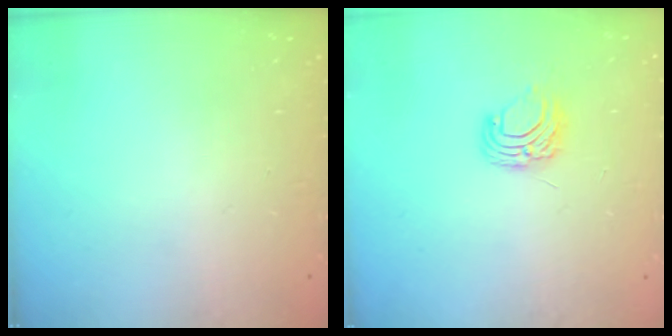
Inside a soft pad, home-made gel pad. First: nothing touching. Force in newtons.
{"total": 6.6, "press": 6.6, "slide": 0.5}